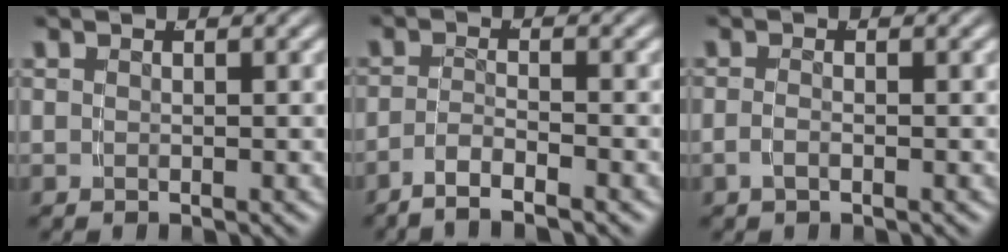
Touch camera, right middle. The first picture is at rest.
{"total": 3.1, "force": [-2.8, 0.2, 1.5], "torque": [-0.030, -0.009, -0.044]}
{"total": 1.1, "force": [-0.9, -0.2, 0.7], "torque": [-0.019, -0.008, -0.011]}